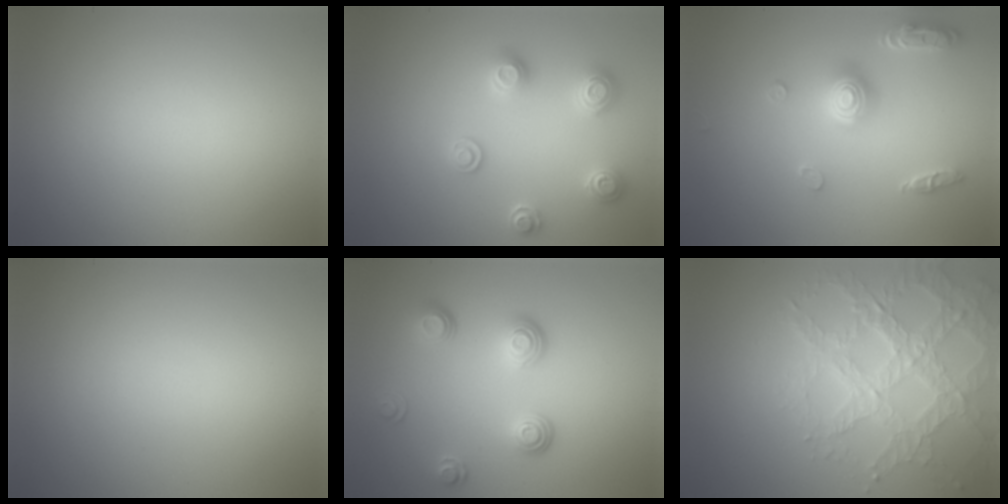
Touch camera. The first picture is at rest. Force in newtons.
{"total": 2.8, "press": 2.8, "slide": 0.5}
{"total": 3.6, "press": 3.3, "slide": 1.3}
{"total": 0.0}
{"total": 3.5, "press": 2.6, "slide": 2.4}
{"total": 4.3, "press": 4.1, "slide": 1.2}